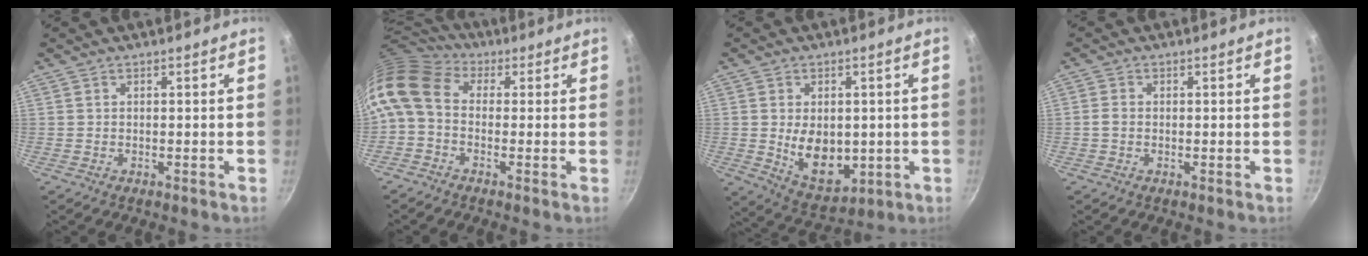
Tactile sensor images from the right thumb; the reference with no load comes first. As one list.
[{"total": 12.0, "force": [0.6, 8.8, 8.2], "torque": [-0.174, 0.031, -0.009]}, {"total": 10.9, "force": [-0.4, 7.4, 8.1], "torque": [-0.098, -0.018, 0.015]}, {"total": 1.6, "force": [-0.2, 1.2, 1.0], "torque": [-0.021, 0.007, -0.007]}]